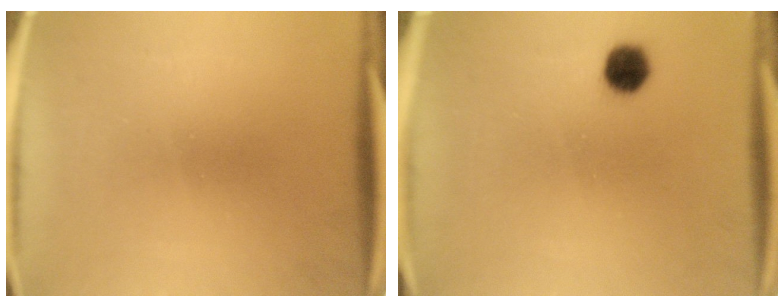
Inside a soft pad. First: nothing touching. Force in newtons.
{"total": 4.7}